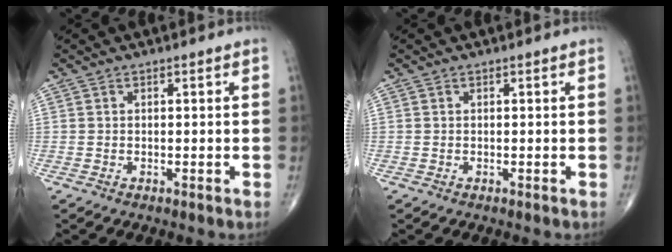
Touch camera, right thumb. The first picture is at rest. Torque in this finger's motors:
{"motor_torque": [-0.01, 0.01, -0.02, 0.02, 0.00]}